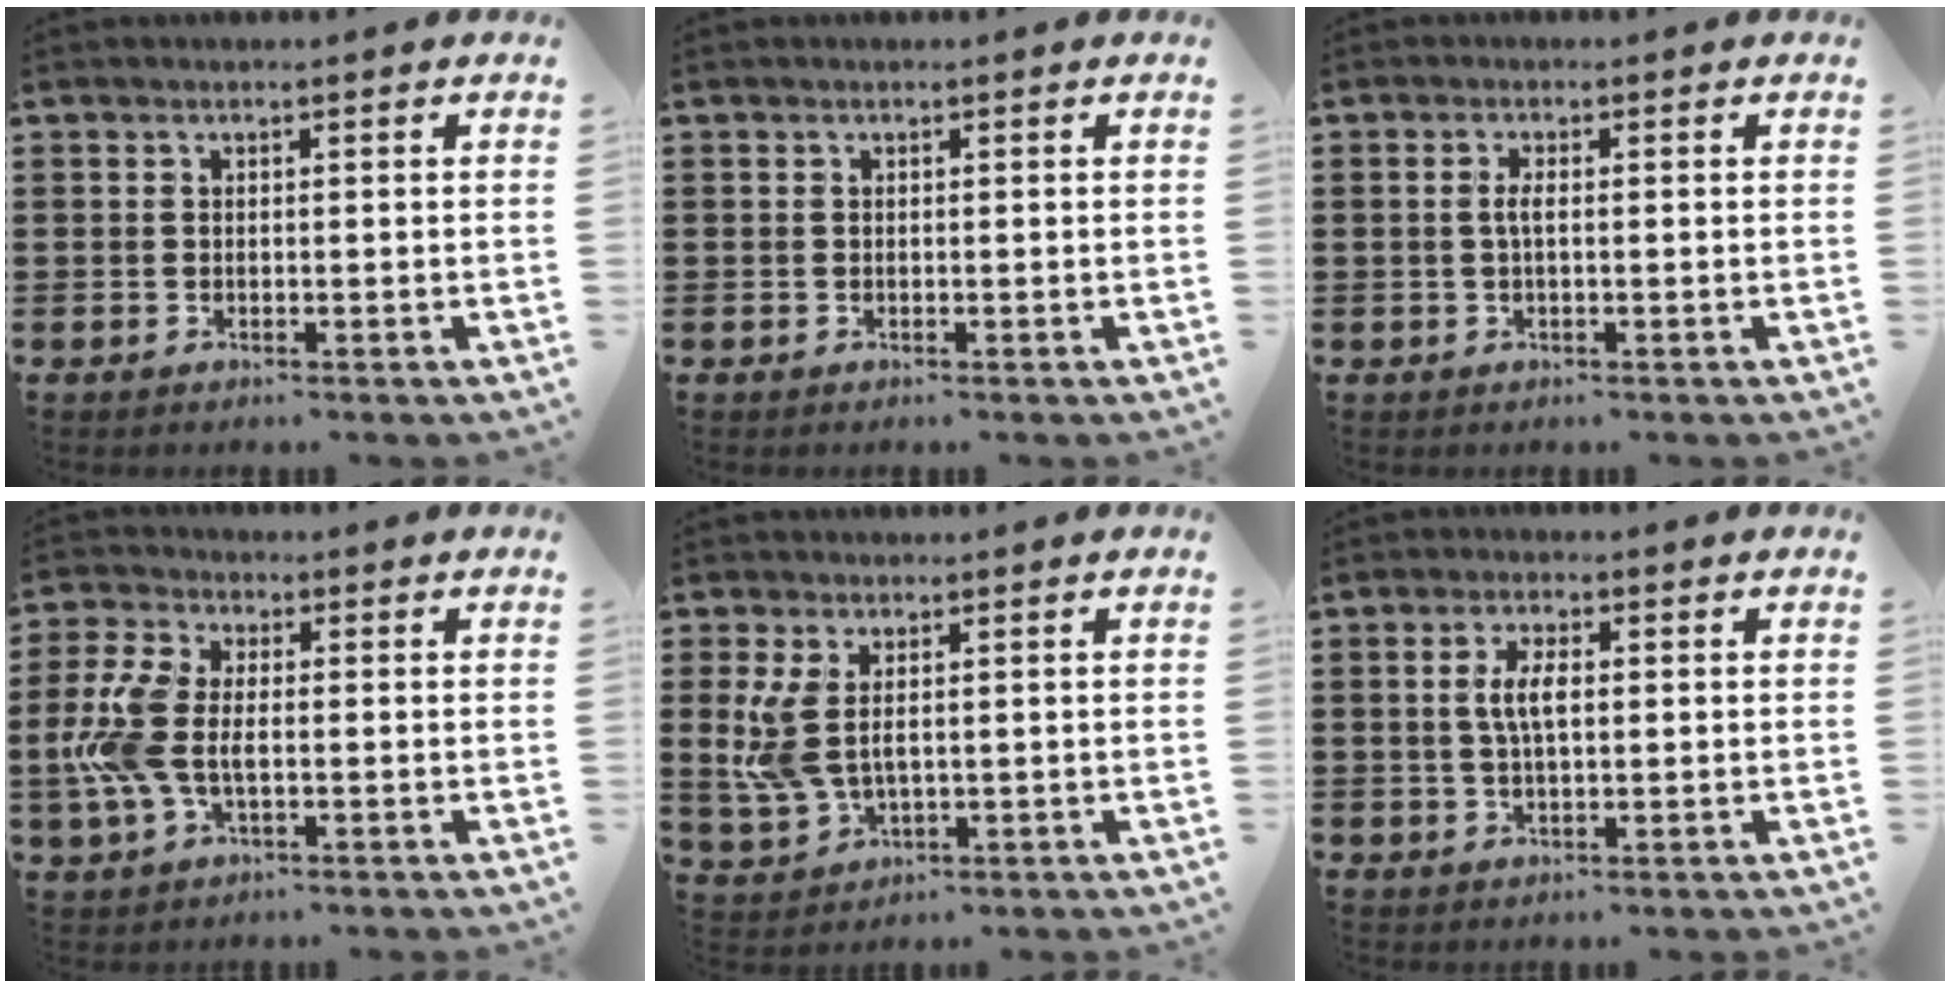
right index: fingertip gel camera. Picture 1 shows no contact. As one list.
[{"total": 0.0}, {"total": 1.9, "force": [-0.2, 0.4, 1.9], "torque": [-0.043, -0.003, -0.007]}, {"total": 8.5, "force": [-1.0, 4.5, 7.1], "torque": [-0.181, -0.007, -0.025]}, {"total": 6.3, "force": [0.8, 3.5, 5.2], "torque": [-0.132, -0.001, 0.010]}, {"total": 4.6, "force": [0.4, 1.7, 4.2], "torque": [-0.091, 0.003, 0.001]}]